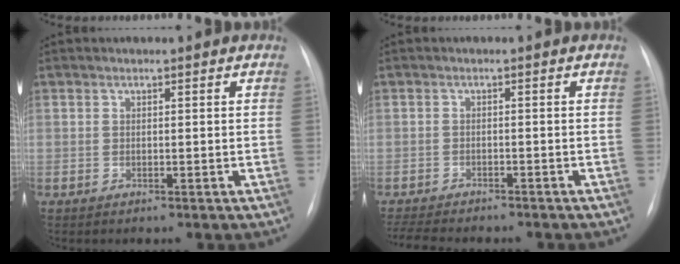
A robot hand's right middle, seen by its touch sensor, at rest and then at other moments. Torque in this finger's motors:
{"motor_torque": [0.35, -0.33, 0.06, 0.02]}